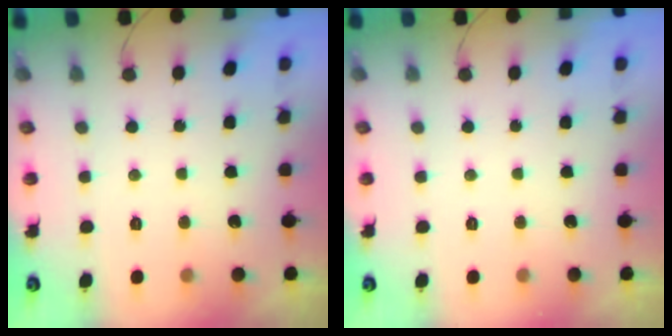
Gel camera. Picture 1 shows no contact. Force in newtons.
{"total": 0.0}